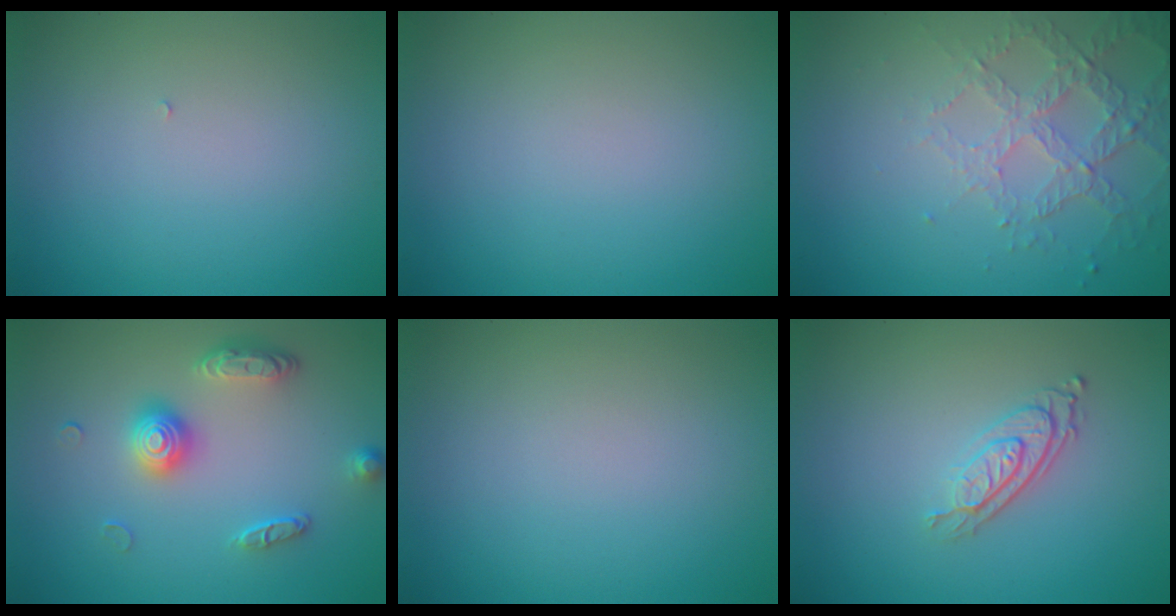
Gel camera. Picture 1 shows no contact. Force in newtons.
{"total": 0.0}
{"total": 3.4, "press": 2.9, "slide": 1.8}
{"total": 3.4, "press": 3.0, "slide": 1.6}
{"total": 0.0}
{"total": 2.8, "press": 2.0, "slide": 1.8}